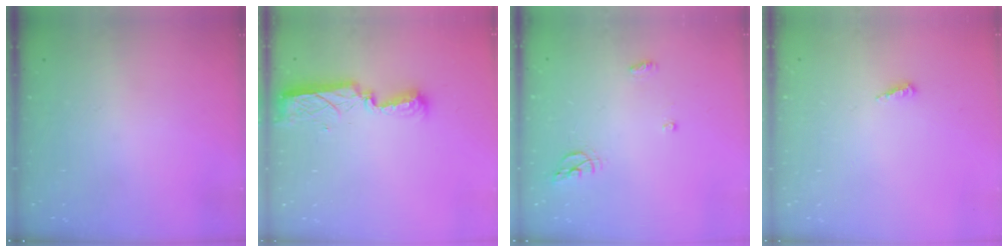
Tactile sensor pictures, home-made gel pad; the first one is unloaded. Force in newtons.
{"total": 7.9, "press": 7.9, "slide": 0.9}
{"total": 6.5, "press": 6.5, "slide": 0.1}
{"total": 3.9, "press": 3.9, "slide": 0.2}